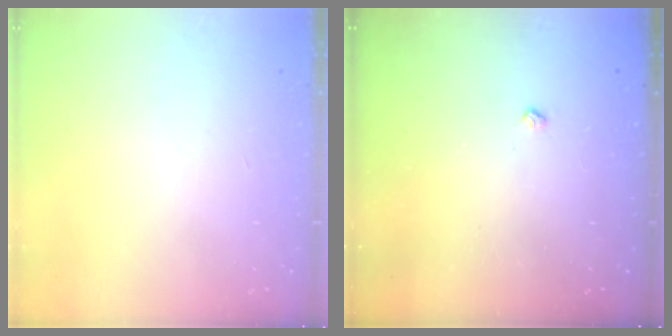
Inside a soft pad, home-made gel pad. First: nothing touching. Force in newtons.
{"total": 2.6, "press": 2.5, "slide": 0.5}